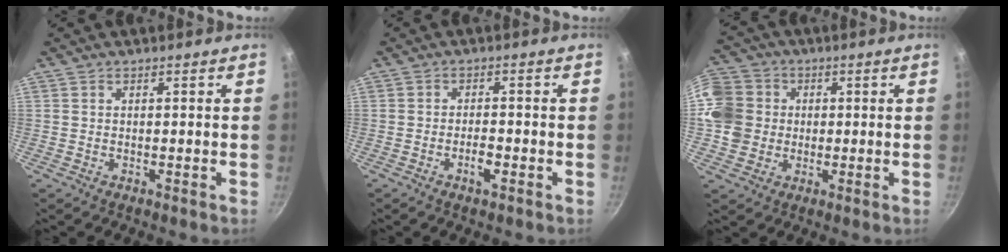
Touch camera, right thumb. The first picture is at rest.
{"total": 2.9, "force": [-1.4, 1.0, 2.3], "torque": [-0.037, 0.012, -0.025]}
{"total": 12.1, "force": [0.7, 11.0, 4.9], "torque": [-0.082, 0.018, 0.001]}